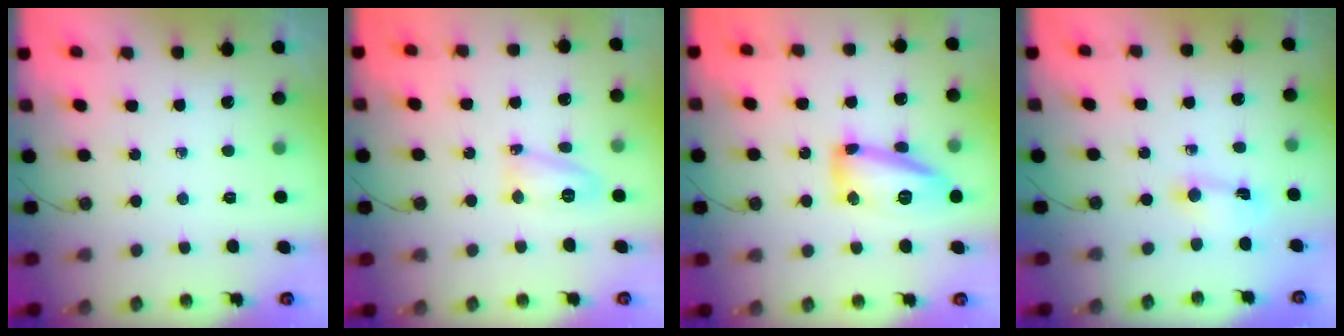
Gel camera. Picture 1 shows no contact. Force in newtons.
{"total": 9.7, "press": 9.6, "slide": 1.1}
{"total": 14.6, "press": 14.5, "slide": 0.7}
{"total": 1.9, "press": 1.9, "slide": 0.4}